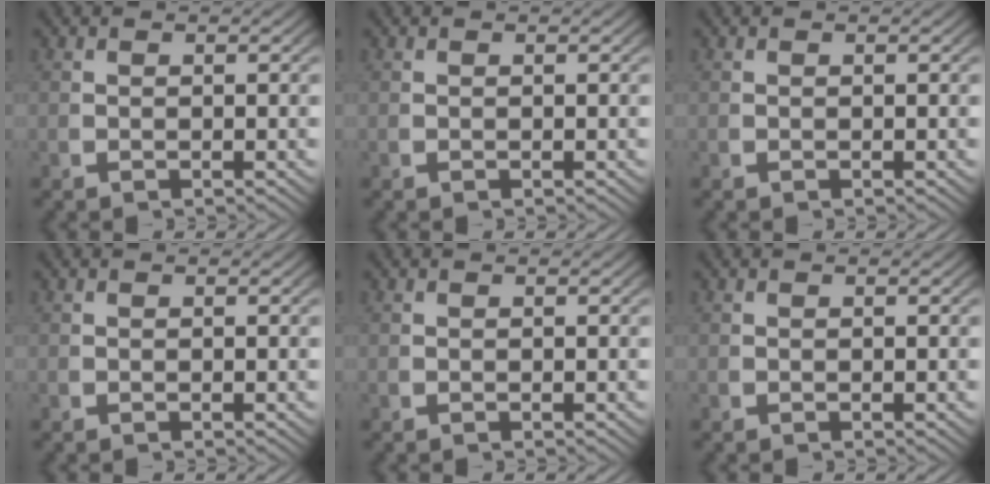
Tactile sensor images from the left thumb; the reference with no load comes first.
{"total": 0.0}
{"total": 0.0}
{"total": 0.0}
{"total": 0.0}
{"total": 0.0}